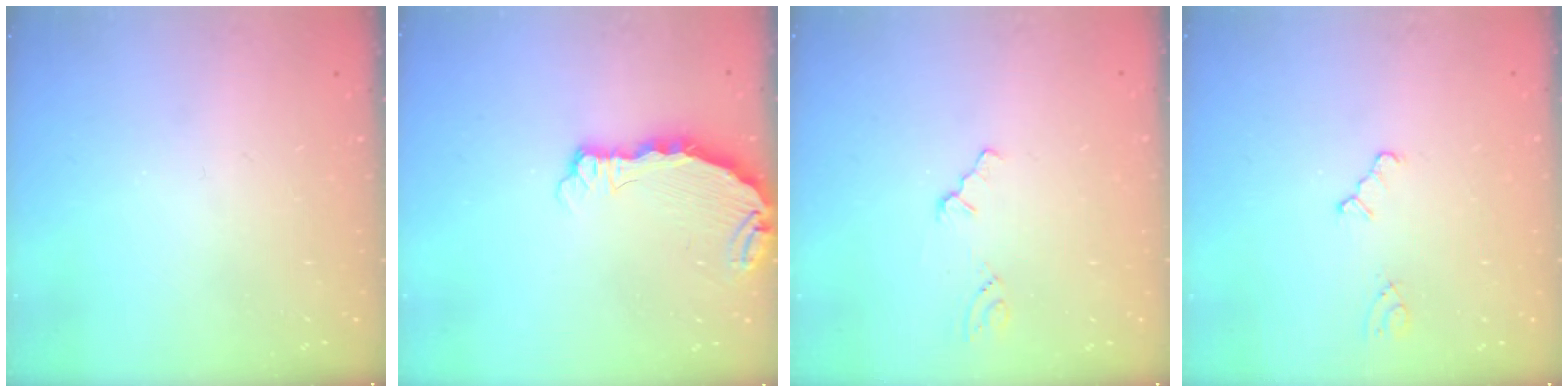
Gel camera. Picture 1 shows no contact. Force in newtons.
{"total": 5.3, "press": 5.1, "slide": 1.3}
{"total": 0.5, "press": 0.5, "slide": 0.1}
{"total": 2.0, "press": 2.0, "slide": 0.3}